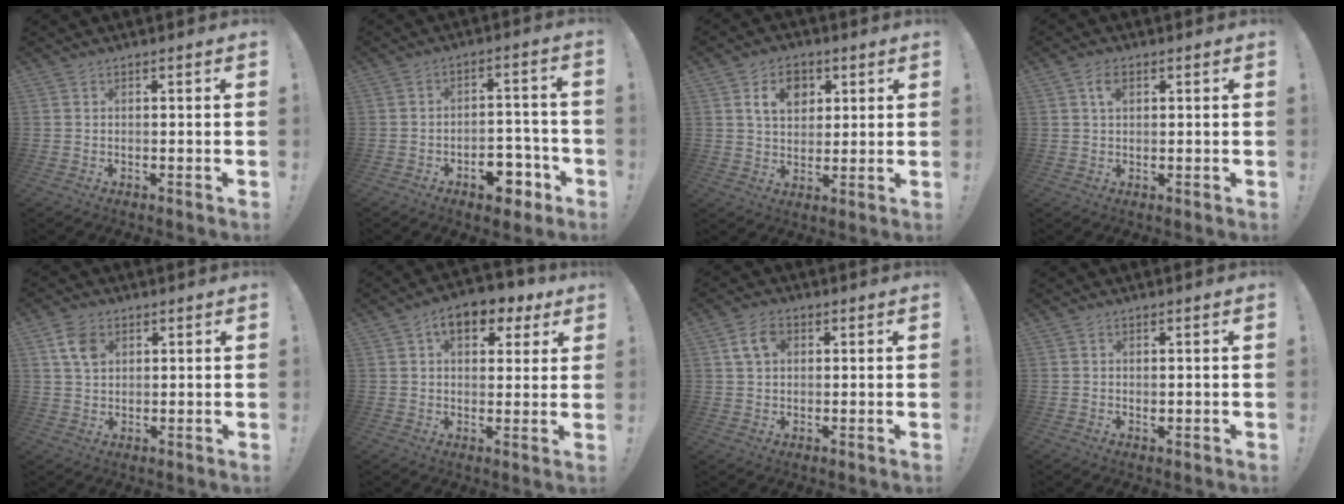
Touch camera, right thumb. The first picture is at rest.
{"total": 9.7, "force": [-5.7, 6.0, 5.1], "torque": [-0.035, 0.052, -0.092]}
{"total": 10.1, "force": [4.3, 7.6, 5.1], "torque": [-0.065, -0.013, 0.079]}
{"total": 4.0, "force": [1.6, 2.4, 2.8], "torque": [-0.039, -0.002, 0.027]}
{"total": 7.4, "force": [3.1, 5.5, 4.0], "torque": [-0.061, 0.000, 0.062]}
{"total": 9.7, "force": [5.1, 5.8, 6.0], "torque": [-0.074, -0.025, 0.089]}
{"total": 6.6, "force": [2.2, 4.6, 4.2], "torque": [-0.071, 0.010, 0.044]}
{"total": 0.6, "force": [0.0, 0.6, 0.2], "torque": [-0.001, -0.001, 0.001]}